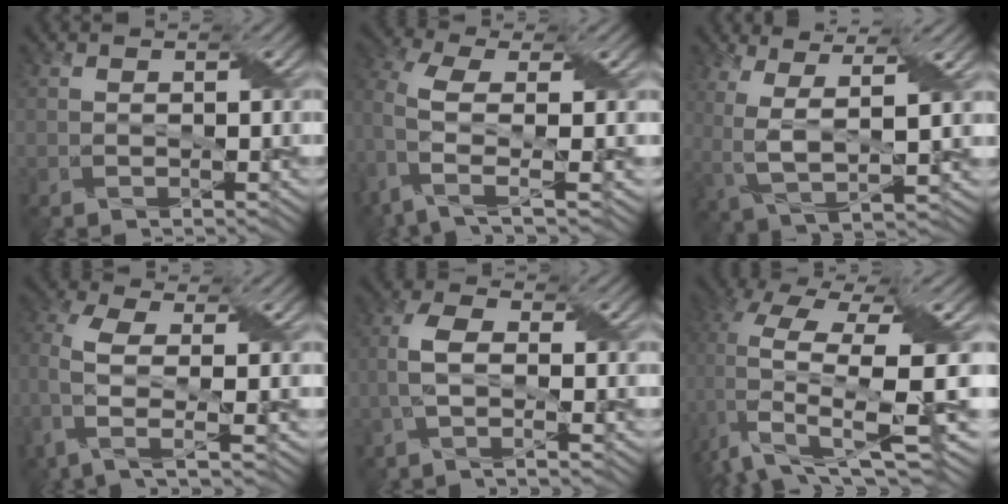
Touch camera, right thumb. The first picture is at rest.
{"total": 6.8, "force": [0.7, 2.9, 6.1], "torque": [-0.140, -0.001, 0.004]}
{"total": 7.2, "force": [1.2, 2.6, 6.6], "torque": [-0.150, -0.004, 0.026]}
{"total": 6.6, "force": [-0.1, 2.6, 6.0], "torque": [-0.141, 0.004, -0.013]}
{"total": 3.8, "force": [-1.0, 1.1, 3.5], "torque": [-0.082, 0.007, -0.029]}
{"total": 13.5, "force": [1.5, 4.3, 12.7], "torque": [-0.261, 0.000, 0.036]}